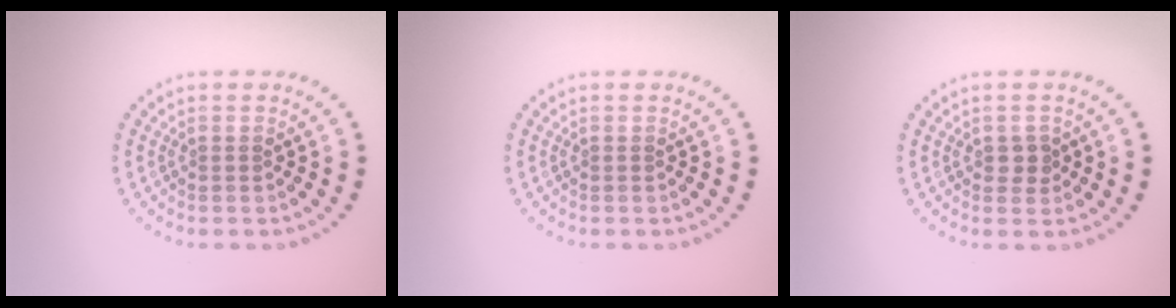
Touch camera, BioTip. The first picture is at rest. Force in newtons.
{"total": 0.0}
{"total": 1.4, "press": 1.4, "slide": 0.1}